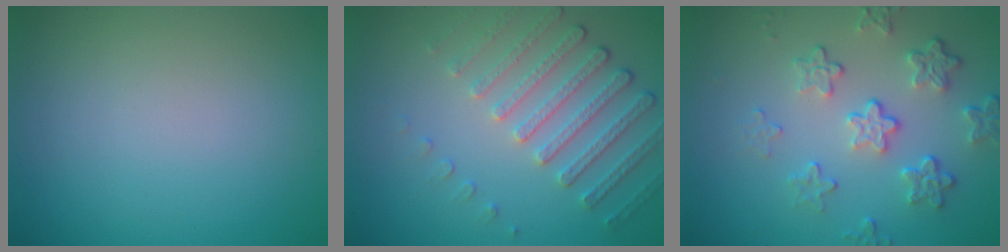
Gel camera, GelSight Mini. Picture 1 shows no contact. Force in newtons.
{"total": 4.7, "press": 3.5, "slide": 3.1}
{"total": 4.6, "press": 3.4, "slide": 3.1}